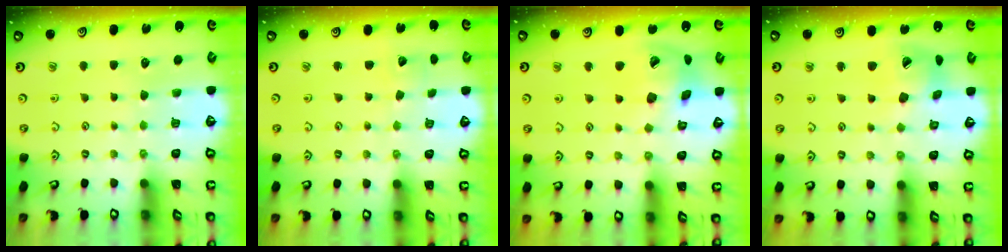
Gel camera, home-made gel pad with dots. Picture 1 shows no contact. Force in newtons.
{"total": 2.4, "press": 2.4, "slide": 0.3}
{"total": 15.0, "press": 14.9, "slide": 2.2}
{"total": 13.3, "press": 13.2, "slide": 1.7}